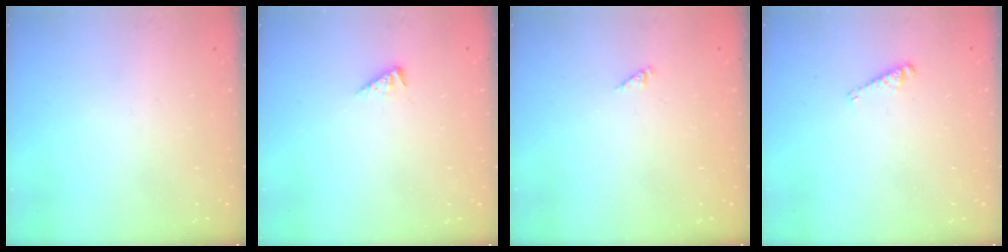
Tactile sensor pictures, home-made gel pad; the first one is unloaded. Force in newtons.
{"total": 2.4, "press": 2.3, "slide": 0.5}
{"total": 0.0}
{"total": 3.3, "press": 3.3, "slide": 0.1}